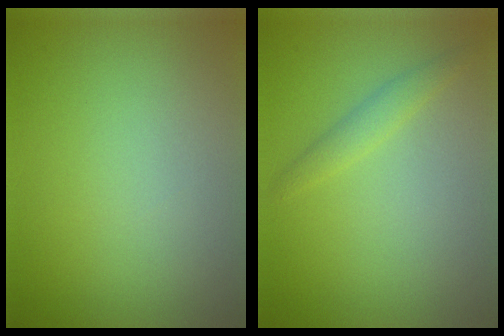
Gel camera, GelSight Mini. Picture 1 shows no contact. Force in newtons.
{"total": 1.4, "press": 1.4, "slide": 0.0}